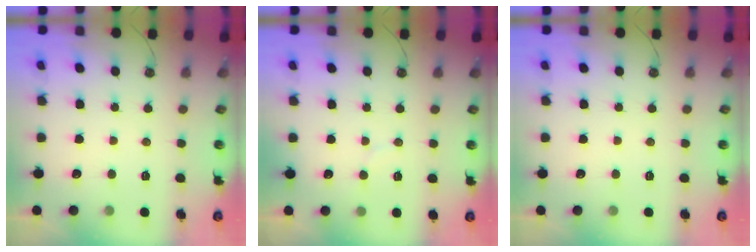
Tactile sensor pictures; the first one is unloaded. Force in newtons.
{"total": 4.9, "press": 4.9, "slide": 0.3}
{"total": 0.0}